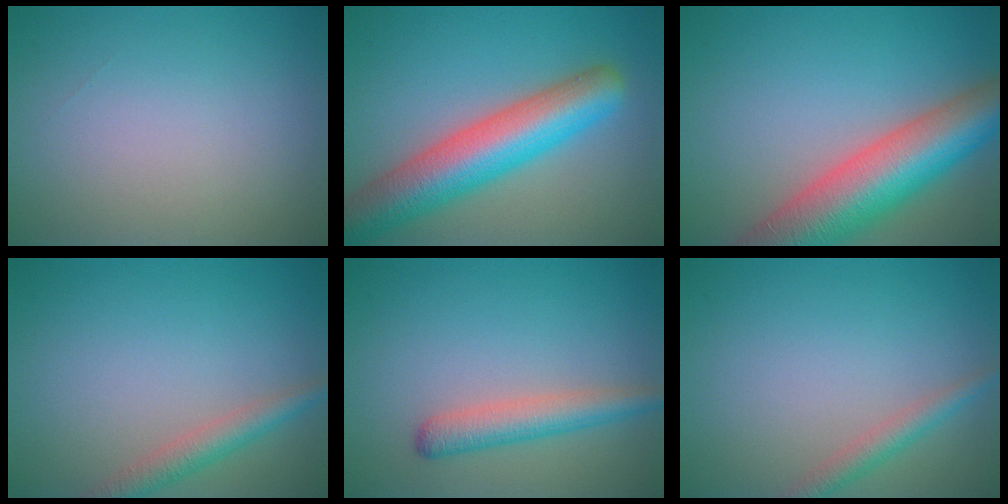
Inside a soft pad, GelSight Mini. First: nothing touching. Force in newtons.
{"total": 9.0, "press": 9.0, "slide": 0.3}
{"total": 11.3, "press": 11.3, "slide": 0.6}
{"total": 2.7, "press": 2.7, "slide": 0.1}
{"total": 3.3, "press": 3.3, "slide": 0.1}
{"total": 2.2, "press": 2.2, "slide": 0.0}